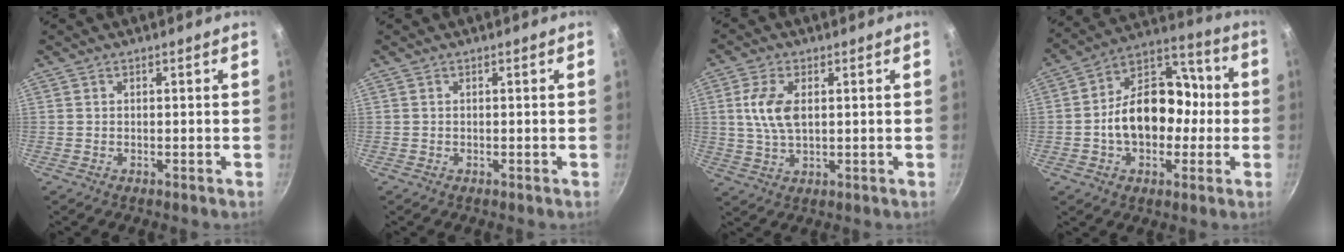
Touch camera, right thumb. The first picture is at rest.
{"total": 0.0}
{"total": 7.6, "force": [1.4, 4.1, 6.3], "torque": [-0.123, 0.001, 0.026]}
{"total": 17.8, "force": [-1.5, 12.9, 12.2], "torque": [-0.152, 0.054, -0.035]}